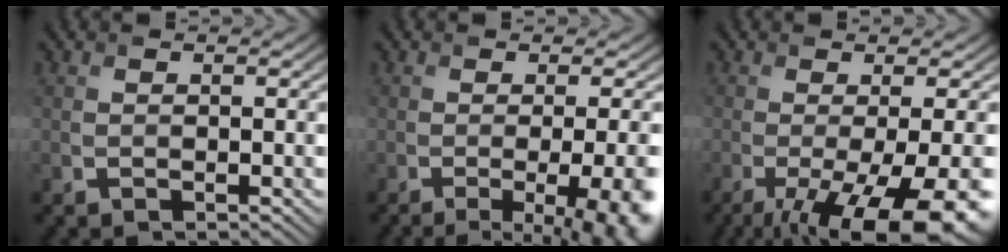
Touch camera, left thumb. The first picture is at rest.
{"total": 10.9, "force": [-3.6, 3.8, 9.6], "torque": [-0.085, -0.006, -0.037]}
{"total": 13.7, "force": [-6.3, 4.0, 11.4], "torque": [-0.163, -0.020, -0.079]}